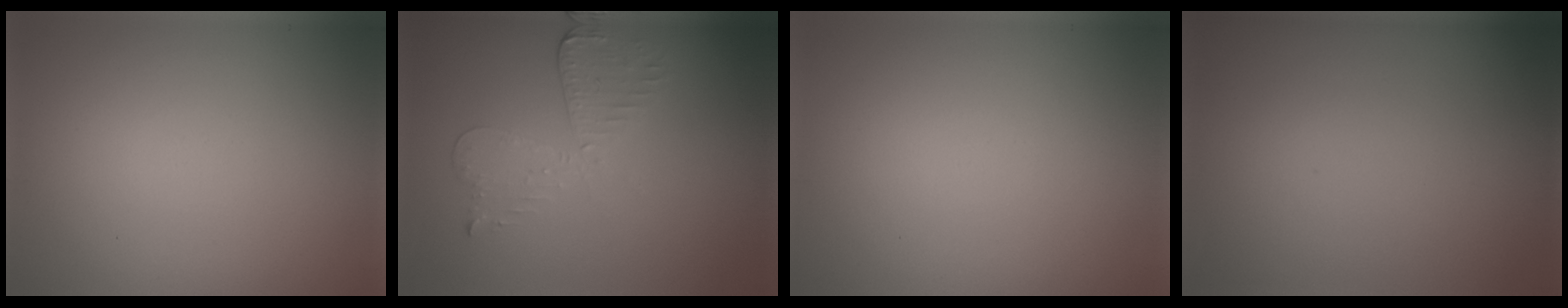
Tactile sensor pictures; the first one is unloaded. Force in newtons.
{"total": 3.0, "press": 2.6, "slide": 1.5}
{"total": 0.0}
{"total": 0.0}